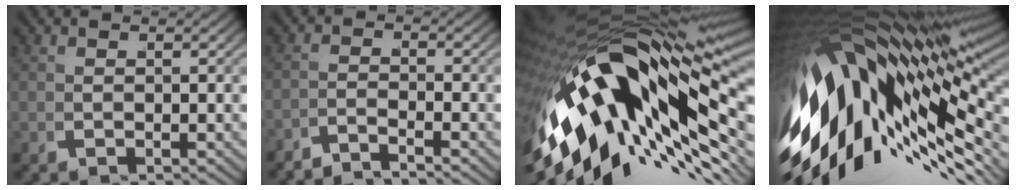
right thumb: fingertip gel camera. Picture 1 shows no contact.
{"total": 2.1, "force": [-2.1, 0.1, 0.2], "torque": [0.008, 0.002, -0.047]}
{"total": 24.3, "force": [-2.5, 12.2, 20.8], "torque": [-0.365, -0.018, -0.011]}
{"total": 26.1, "force": [-1.2, 14.3, 21.7], "torque": [-0.354, 0.011, -0.012]}